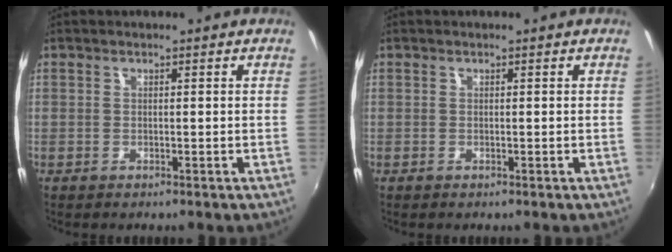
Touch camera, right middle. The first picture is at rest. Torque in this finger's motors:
{"motor_torque": [0.12, -0.29, 0.11, 0.00]}